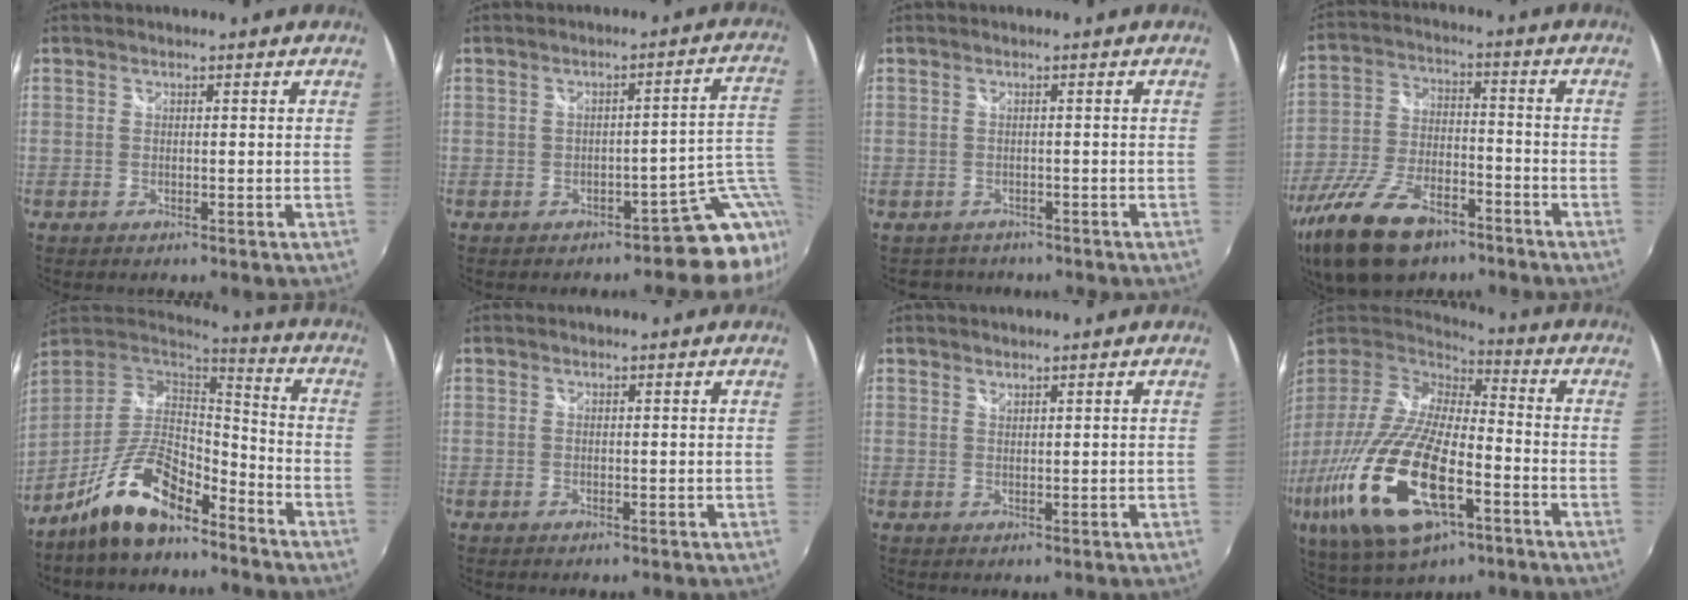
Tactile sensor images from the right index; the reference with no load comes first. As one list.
[{"total": 7.2, "force": [-3.1, 3.5, 5.4], "torque": [-0.032, 0.027, -0.032]}, {"total": 2.4, "force": [-1.7, 1.7, -0.1], "torque": [-0.005, 0.002, -0.024]}, {"total": 18.8, "force": [-12.3, 8.8, 11.1], "torque": [-0.247, -0.023, -0.216]}, {"total": 14.7, "force": [-10.2, 4.7, 9.4], "torque": [-0.199, -0.001, -0.186]}, {"total": 0.0}, {"total": 0.9, "force": [0.9, 0.2, 0.1], "torque": [-0.002, 0.001, 0.016]}, {"total": 29.7, "force": [-12.1, 12.2, 24.2], "torque": [-0.512, -0.068, -0.221]}]